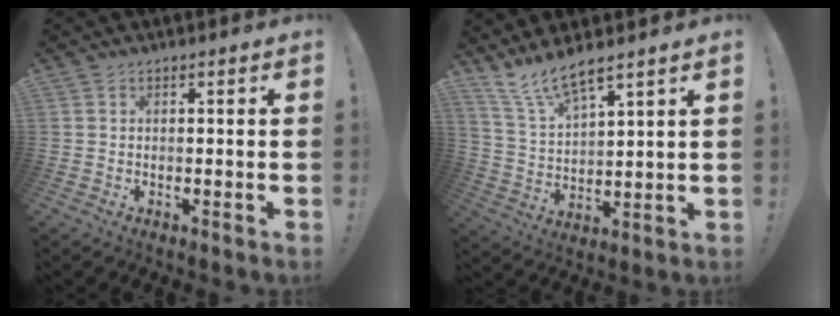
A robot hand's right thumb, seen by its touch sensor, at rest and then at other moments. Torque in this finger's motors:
{"motor_torque": [-0.05, 0.07, 0.53, 0.49, 0.03]}